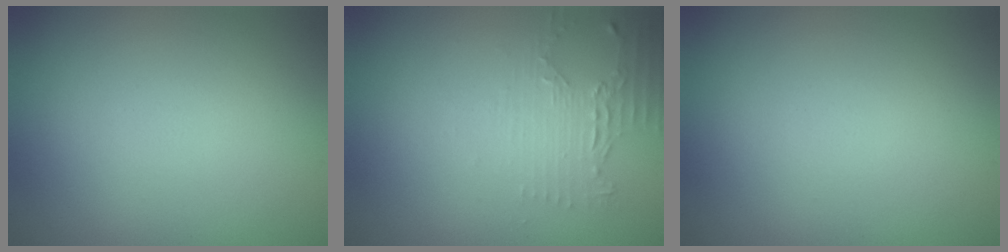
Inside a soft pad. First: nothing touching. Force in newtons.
{"total": 2.3, "press": 1.6, "slide": 1.6}
{"total": 0.0}